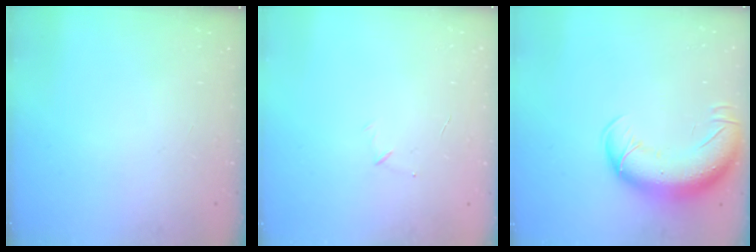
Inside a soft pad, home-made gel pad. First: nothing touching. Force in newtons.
{"total": 3.6, "press": 3.5, "slide": 0.9}
{"total": 15.0, "press": 14.6, "slide": 3.6}